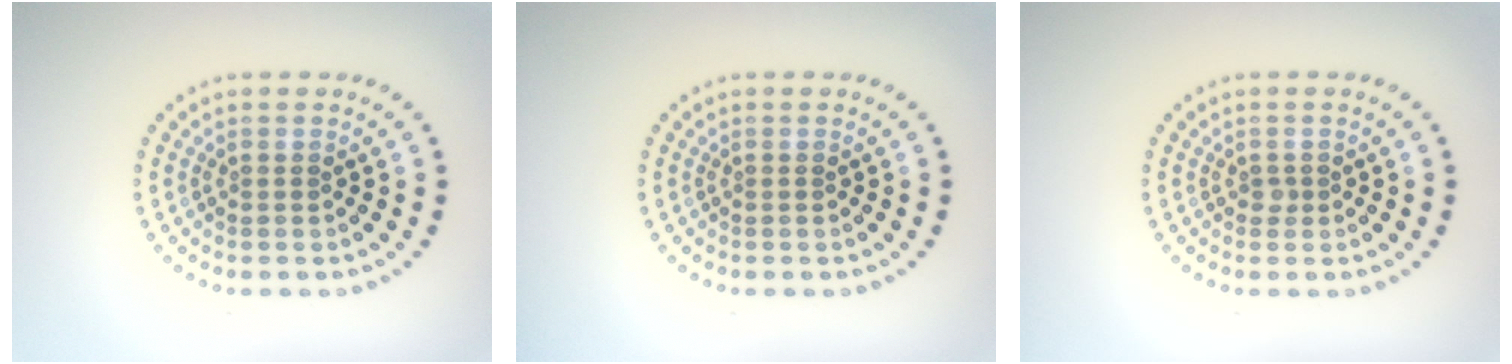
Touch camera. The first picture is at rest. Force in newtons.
{"total": 0.0}
{"total": 0.6, "press": 0.5, "slide": 0.3}